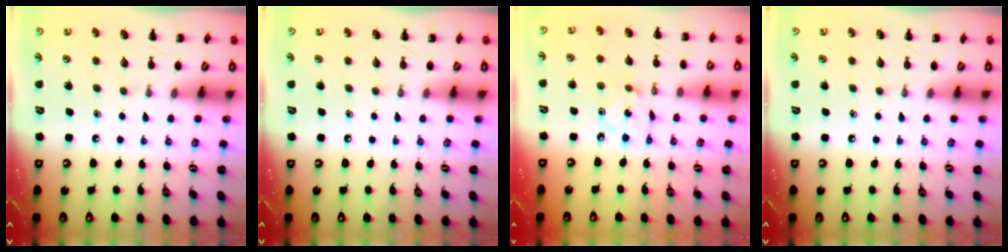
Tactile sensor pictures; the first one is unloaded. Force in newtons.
{"total": 0.0}
{"total": 2.2, "press": 2.1, "slide": 0.5}
{"total": 0.0}